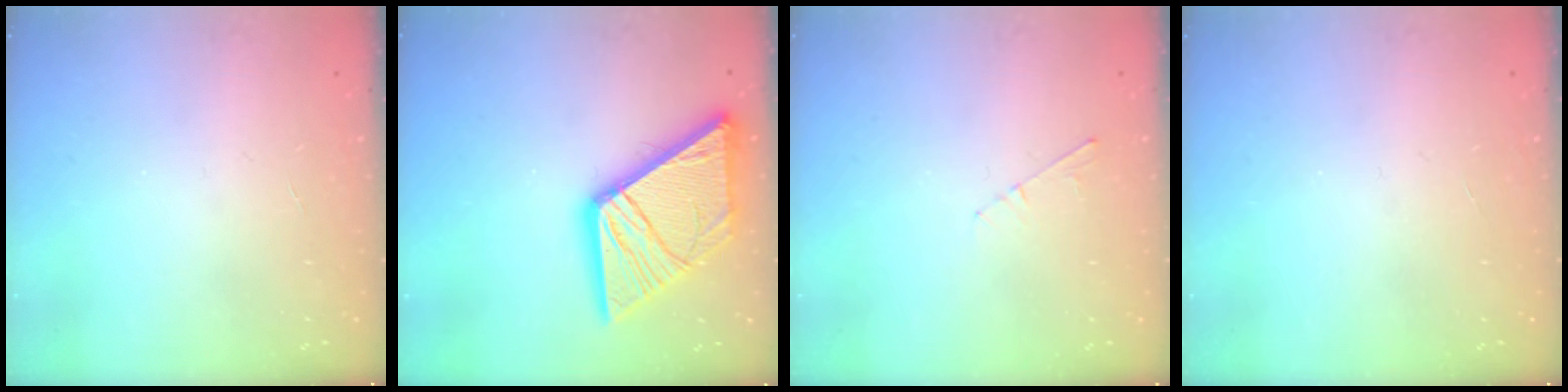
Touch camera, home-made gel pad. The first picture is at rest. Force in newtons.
{"total": 19.5, "press": 19.4, "slide": 2.2}
{"total": 2.8, "press": 2.8, "slide": 0.4}
{"total": 0.0}